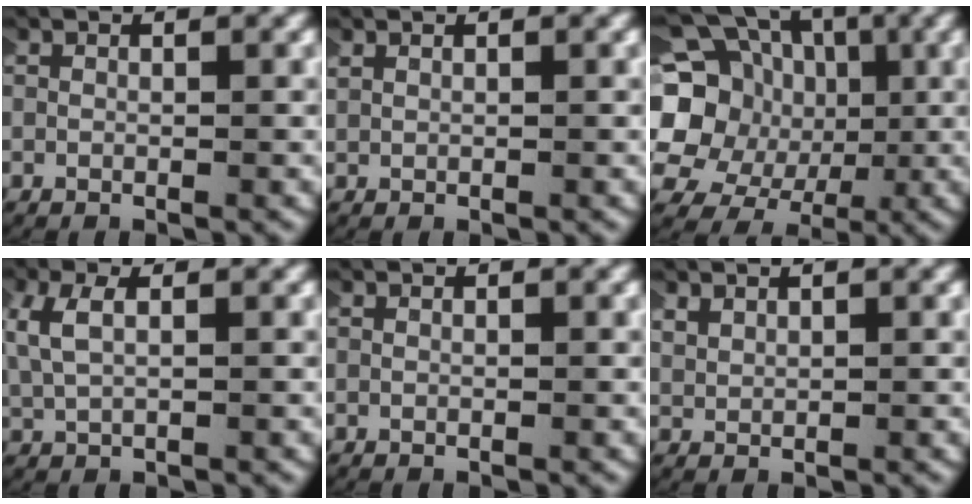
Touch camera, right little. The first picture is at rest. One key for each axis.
{"total": 0.7, "fx": 0.5, "fy": 0.3, "fz": 0.3, "tx": -0.008, "ty": -0.001, "tz": 0.013}
{"total": 14.9, "fx": 1.9, "fy": 12.9, "fz": 7.1, "tx": -0.172, "ty": -0.016, "tz": 0.021}
{"total": 2.6, "fx": 1.0, "fy": 1.2, "fz": 2.0, "tx": -0.052, "ty": 0.008, "tz": 0.022}
{"total": 0.0}
{"total": 1.2, "fx": 0.9, "fy": 0.6, "fz": 0.6, "tx": -0.021, "ty": -0.004, "tz": 0.025}